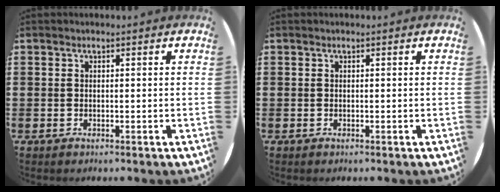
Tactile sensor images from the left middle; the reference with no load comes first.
{"total": 0.0}